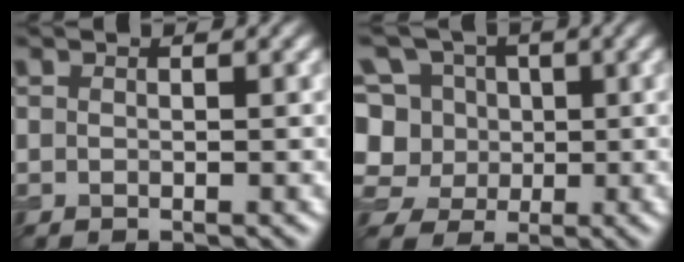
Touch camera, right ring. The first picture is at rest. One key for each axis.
{"total": 10.6, "fx": 2.5, "fy": 9.3, "fz": 4.4, "tx": -0.114, "ty": 0.044, "tz": 0.027}